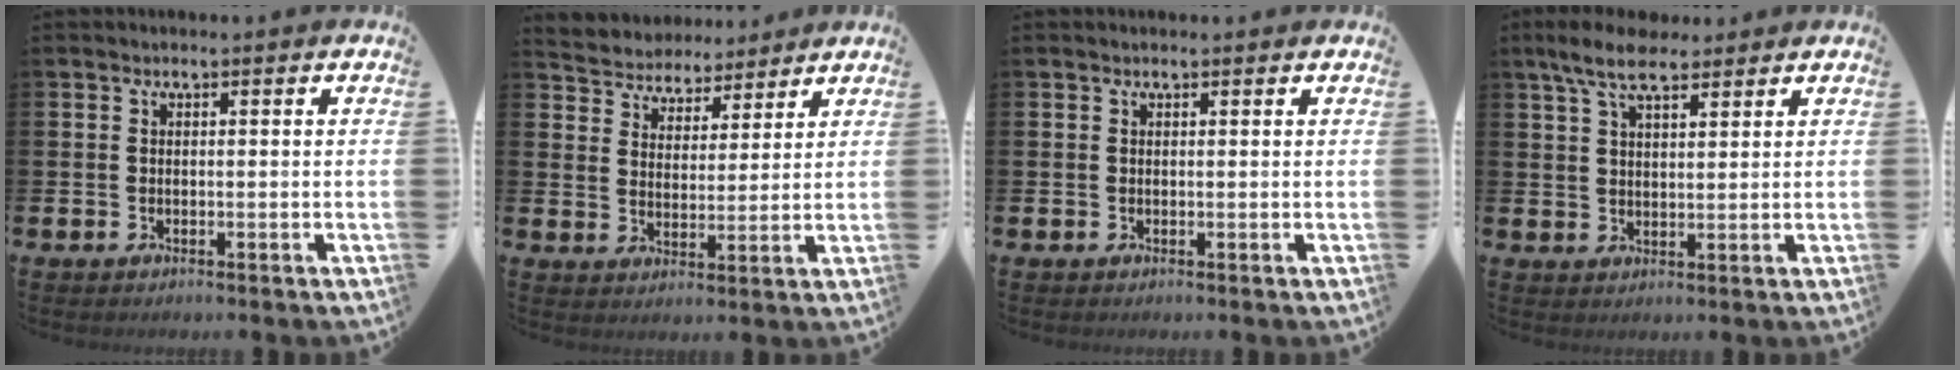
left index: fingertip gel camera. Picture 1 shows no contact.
{"total": 4.7, "force": [4.3, 1.5, -0.8], "torque": [-0.014, -0.029, 0.075]}
{"total": 0.5, "force": [0.5, 0.1, 0.1], "torque": [0.009, -0.003, 0.007]}
{"total": 7.3, "force": [5.8, 2.6, 3.6], "torque": [-0.074, -0.012, 0.104]}